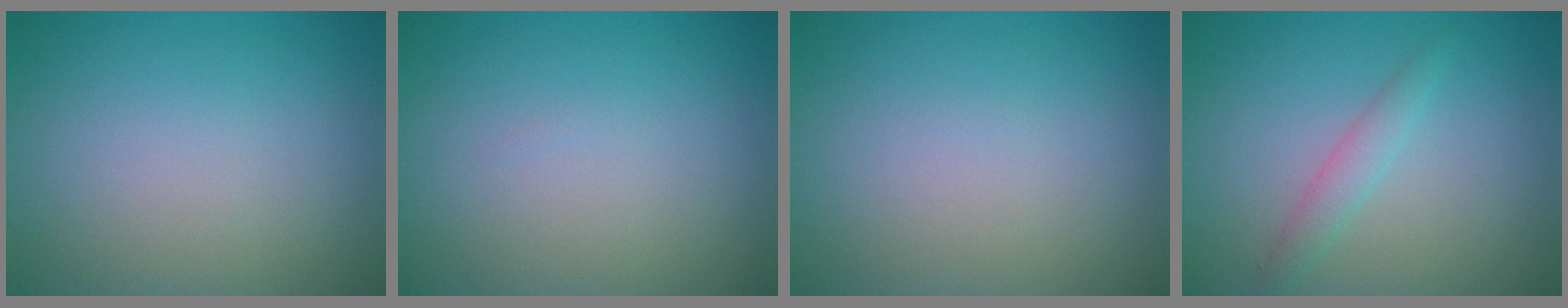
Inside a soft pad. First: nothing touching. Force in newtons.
{"total": 0.0}
{"total": 0.0}
{"total": 1.7, "press": 1.7, "slide": 0.1}